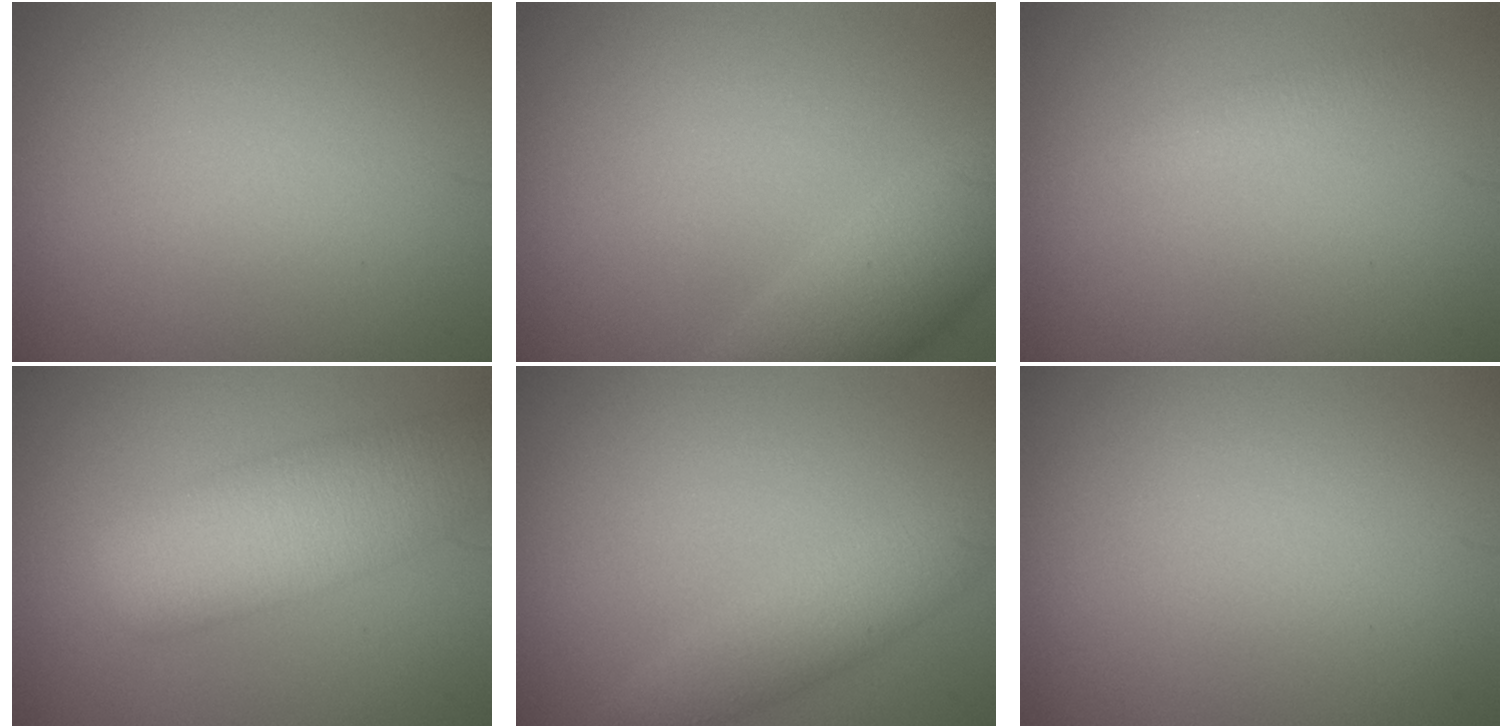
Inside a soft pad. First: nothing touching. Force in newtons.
{"total": 4.5, "press": 4.5, "slide": 0.3}
{"total": 1.2, "press": 1.2, "slide": 0.1}
{"total": 6.8, "press": 6.8, "slide": 0.5}
{"total": 3.0, "press": 3.0, "slide": 0.1}
{"total": 0.0}